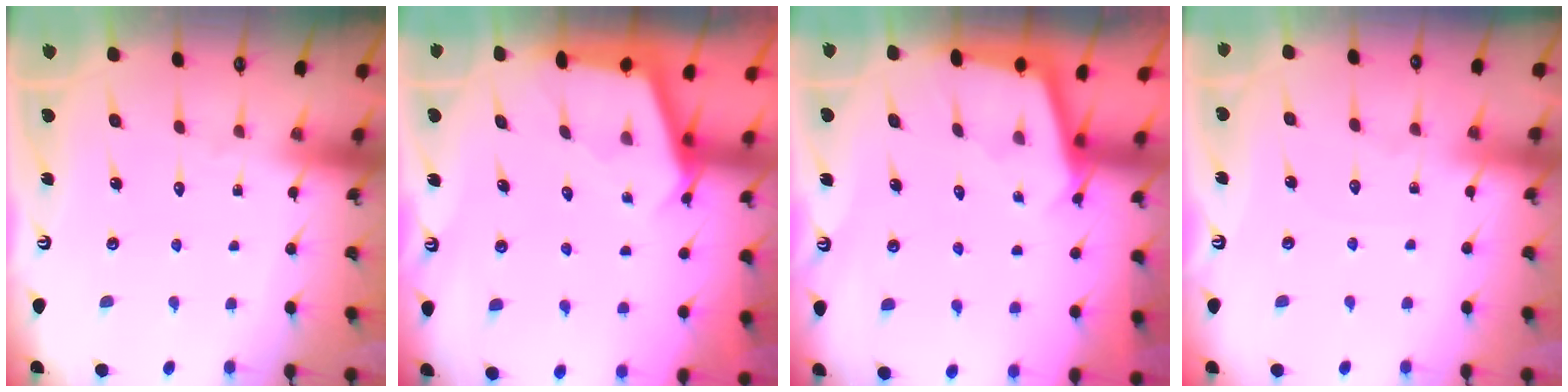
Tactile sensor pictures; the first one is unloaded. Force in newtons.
{"total": 2.6, "press": 2.5, "slide": 0.4}
{"total": 2.4, "press": 2.4, "slide": 0.1}
{"total": 2.3, "press": 2.3, "slide": 0.3}